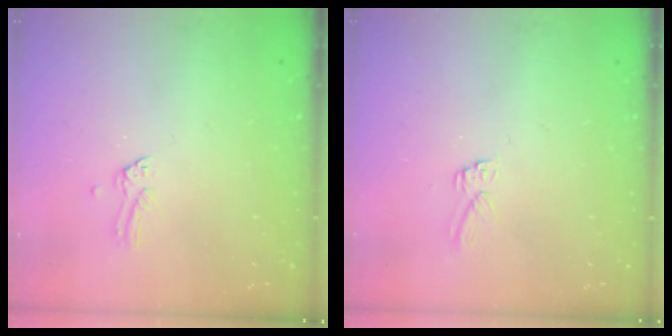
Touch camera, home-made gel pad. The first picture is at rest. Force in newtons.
{"total": 4.5, "press": 4.5, "slide": 0.5}